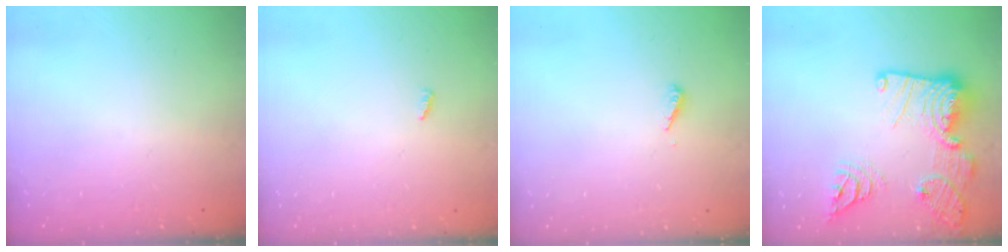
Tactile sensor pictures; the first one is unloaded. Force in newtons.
{"total": 2.7, "press": 2.7, "slide": 0.2}
{"total": 2.8, "press": 2.8, "slide": 0.2}
{"total": 22.9, "press": 22.8, "slide": 2.3}